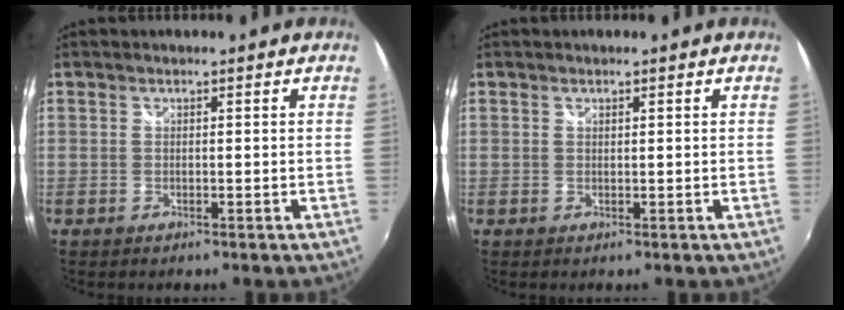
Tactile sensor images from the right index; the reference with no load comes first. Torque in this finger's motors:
{"motor_torque": [-0.22, 0.10, -0.07, -0.01]}